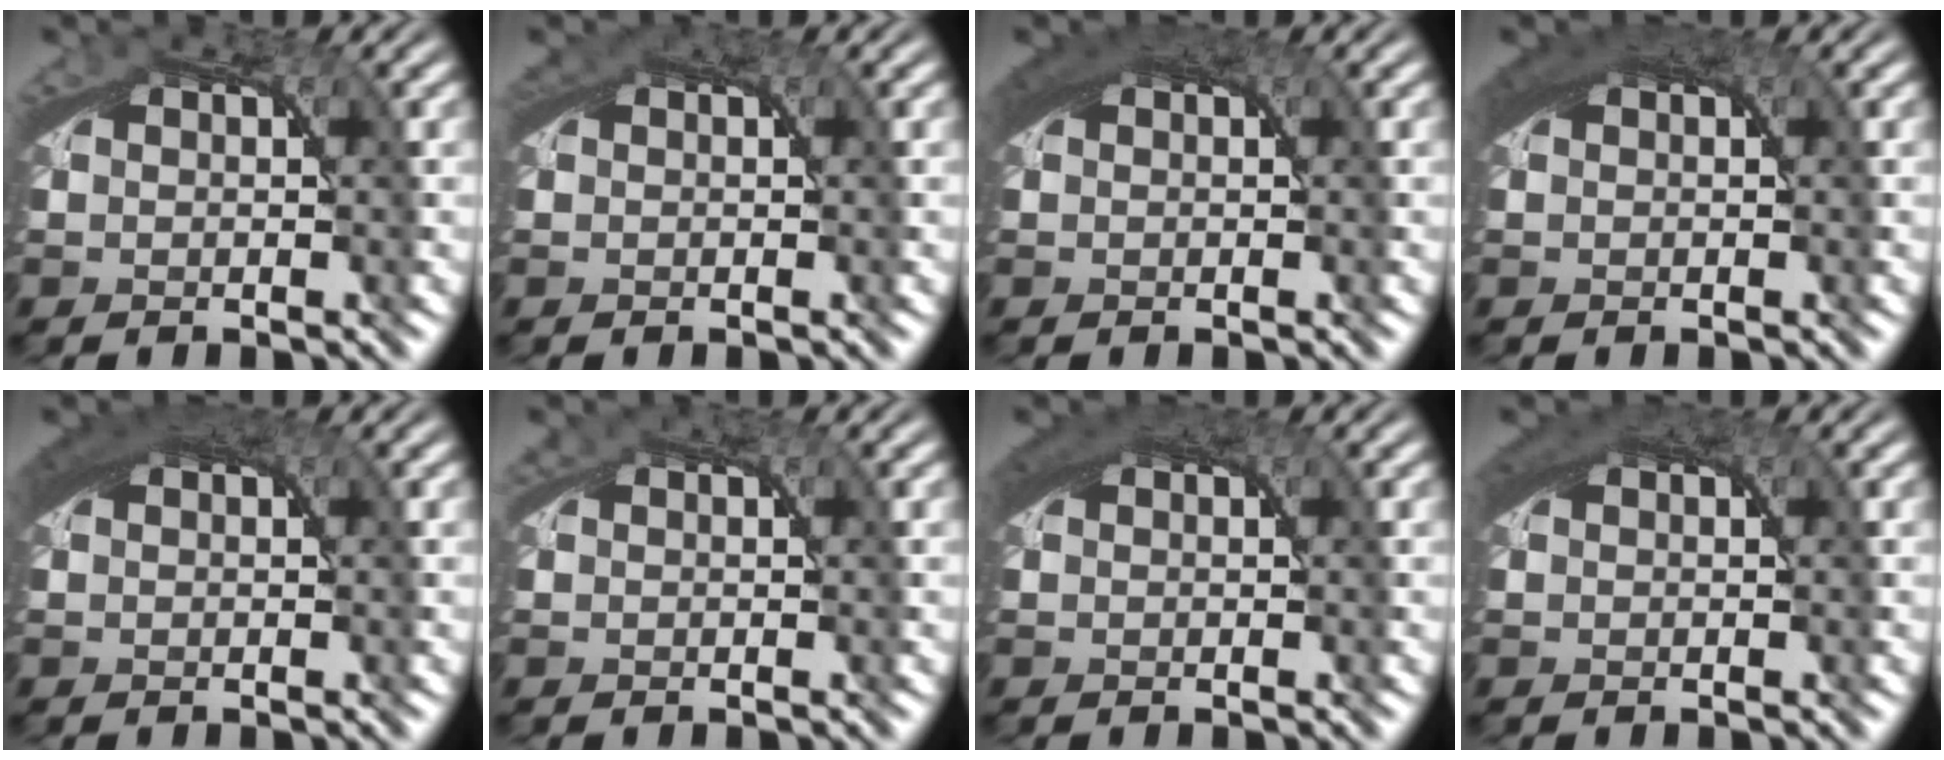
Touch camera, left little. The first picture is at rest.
{"total": 0.8, "force": [0.3, 0.5, 0.5], "torque": [-0.008, 0.000, 0.005]}
{"total": 2.6, "force": [0.9, 1.3, 2.0], "torque": [-0.042, -0.003, 0.016]}
{"total": 2.7, "force": [0.9, 1.4, 2.2], "torque": [-0.043, -0.002, 0.016]}
{"total": 2.5, "force": [0.9, 1.2, 2.0], "torque": [-0.039, -0.001, 0.016]}
{"total": 0.0}
{"total": 2.3, "force": [0.8, 1.2, 1.7], "torque": [-0.036, -0.002, 0.014]}
{"total": 2.1, "force": [0.8, 1.1, 1.6], "torque": [-0.034, -0.003, 0.014]}